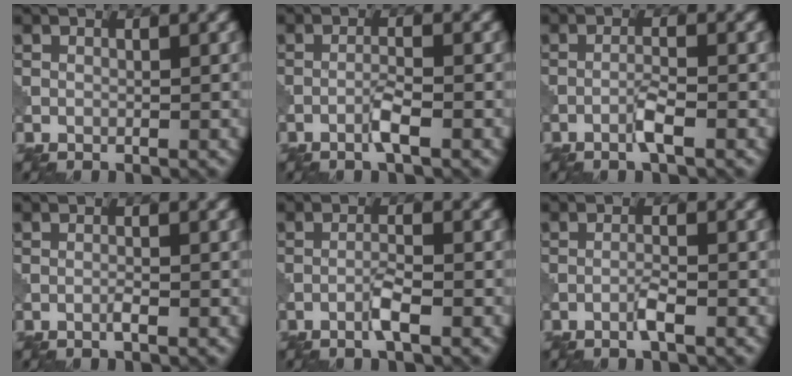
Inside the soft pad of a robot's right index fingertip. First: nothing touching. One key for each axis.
{"total": 1.9, "fx": -1.0, "fy": 0.0, "fz": 1.6, "tx": -0.030, "ty": 0.007, "tz": -0.024}
{"total": 1.9, "fx": -1.1, "fy": 0.0, "fz": 1.6, "tx": -0.031, "ty": 0.007, "tz": -0.024}
{"total": 0.7, "fx": -0.4, "fy": 0.0, "fz": 0.6, "tx": -0.013, "ty": 0.002, "tz": -0.011}
{"total": 1.9, "fx": -1.1, "fy": 0.0, "fz": 1.6, "tx": -0.031, "ty": 0.006, "tz": -0.024}
{"total": 1.5, "fx": -0.8, "fy": 0.0, "fz": 1.2, "tx": -0.023, "ty": 0.005, "tz": -0.020}